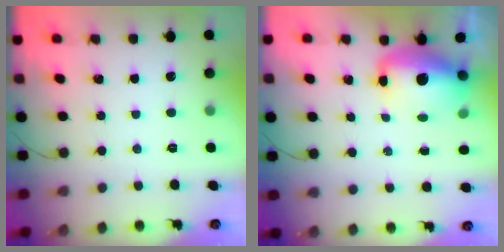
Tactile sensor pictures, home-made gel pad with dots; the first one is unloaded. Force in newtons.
{"total": 11.6, "press": 11.2, "slide": 3.1}